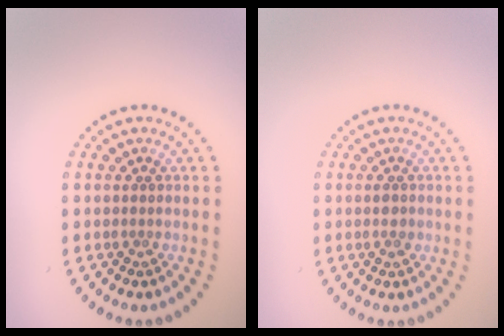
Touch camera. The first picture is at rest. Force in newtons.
{"total": 1.0, "press": 1.0, "slide": 0.1}